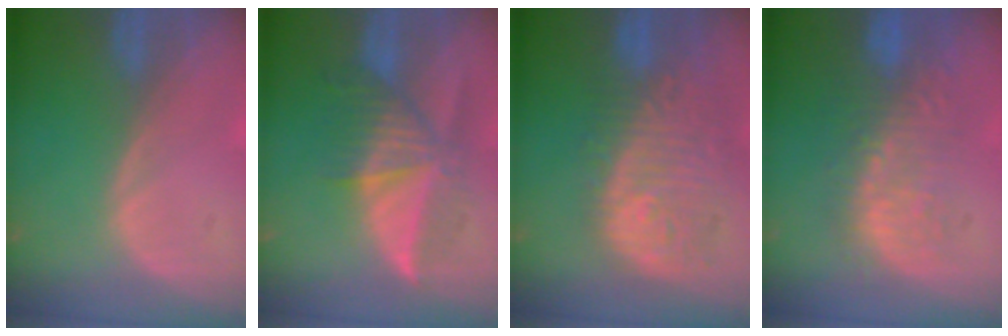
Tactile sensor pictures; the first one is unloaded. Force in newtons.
{"total": 7.3, "press": 7.2, "slide": 1.2}
{"total": 11.9, "press": 10.7, "slide": 5.3}
{"total": 9.8, "press": 8.8, "slide": 4.2}